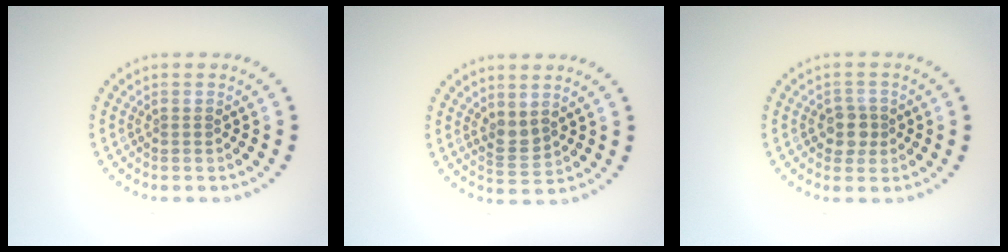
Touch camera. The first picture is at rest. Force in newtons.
{"total": 1.8, "press": 1.5, "slide": 1.0}
{"total": 2.1, "press": 1.9, "slide": 0.8}